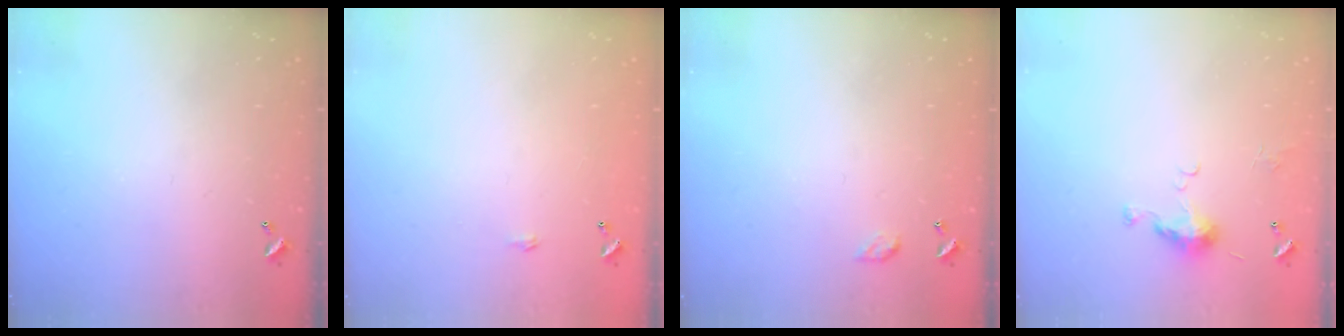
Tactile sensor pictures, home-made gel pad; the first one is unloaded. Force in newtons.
{"total": 0.6, "press": 0.6, "slide": 0.2}
{"total": 3.2, "press": 3.2, "slide": 0.4}
{"total": 5.0, "press": 5.0, "slide": 0.7}